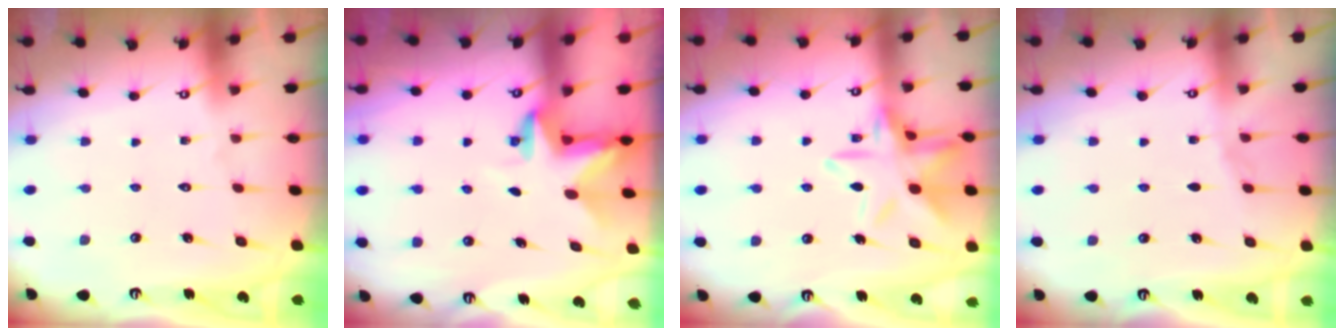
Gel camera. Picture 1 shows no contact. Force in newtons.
{"total": 2.8, "press": 2.8, "slide": 0.2}
{"total": 13.8, "press": 13.8, "slide": 1.0}
{"total": 3.3, "press": 3.3, "slide": 0.4}